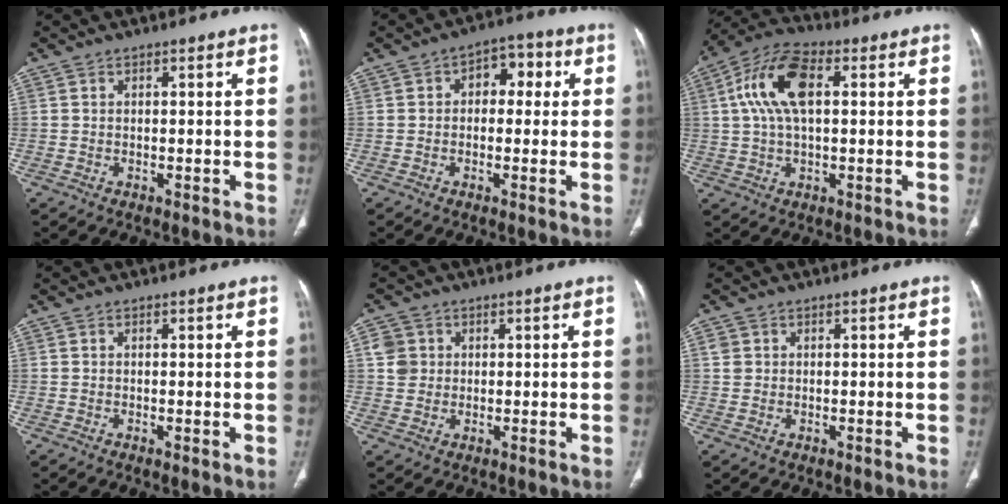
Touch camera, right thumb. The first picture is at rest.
{"total": 6.6, "force": [1.3, 4.4, 4.7], "torque": [-0.027, 0.018, 0.009]}
{"total": 12.4, "force": [2.6, 6.3, 10.4], "torque": [-0.211, 0.026, 0.045]}
{"total": 0.7, "force": [-0.1, 0.1, 0.6], "torque": [-0.014, -0.003, -0.002]}
{"total": 3.9, "force": [0.9, 3.7, 0.9], "torque": [0.003, 0.000, 0.016]}
{"total": 1.5, "force": [0.5, 1.4, 0.3], "torque": [0.003, 0.001, 0.007]}